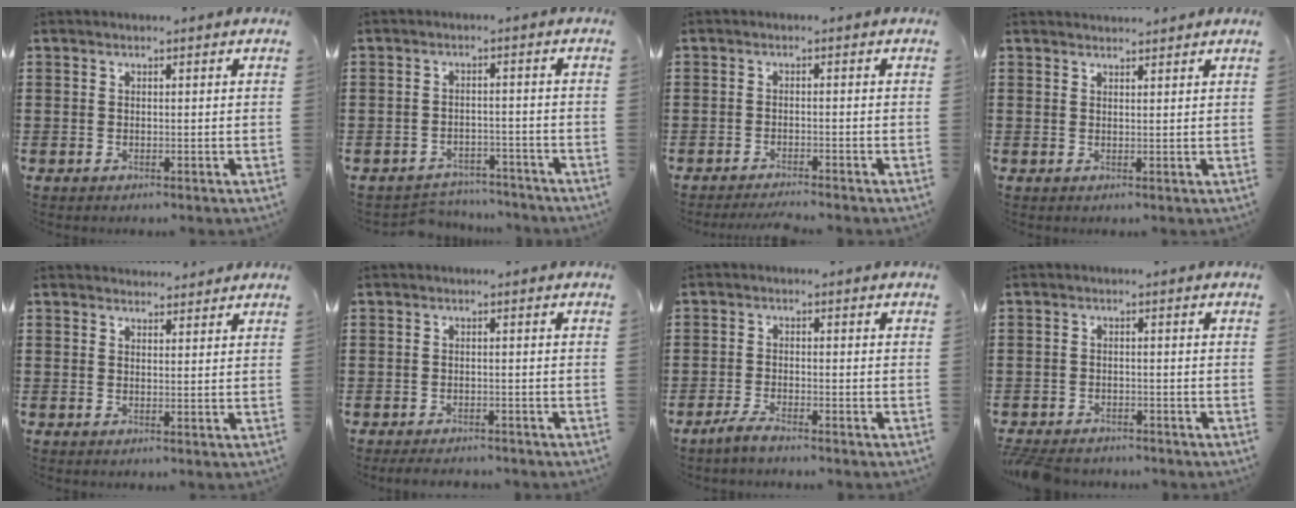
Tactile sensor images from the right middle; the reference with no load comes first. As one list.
[{"total": 3.2, "force": [-3.2, 0.5, 0.0], "torque": [-0.008, -0.001, -0.067]}, {"total": 1.9, "force": [-1.8, -0.2, 0.5], "torque": [-0.010, -0.002, -0.035]}, {"total": 1.5, "force": [1.5, 0.2, 0.1], "torque": [-0.004, 0.002, 0.029]}, {"total": 1.9, "force": [1.9, 0.4, -0.1], "torque": [0.005, 0.000, 0.035]}, {"total": 1.7, "force": [-1.6, 0.1, 0.3], "torque": [-0.011, -0.004, -0.032]}, {"total": 2.3, "force": [-1.8, 0.2, 1.4], "torque": [-0.031, 0.001, -0.036]}, {"total": 2.5, "force": [-2.4, 0.5, 0.4], "torque": [-0.018, -0.002, -0.055]}]